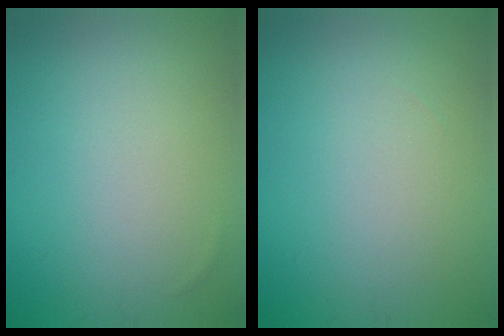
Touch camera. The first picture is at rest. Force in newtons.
{"total": 0.0}